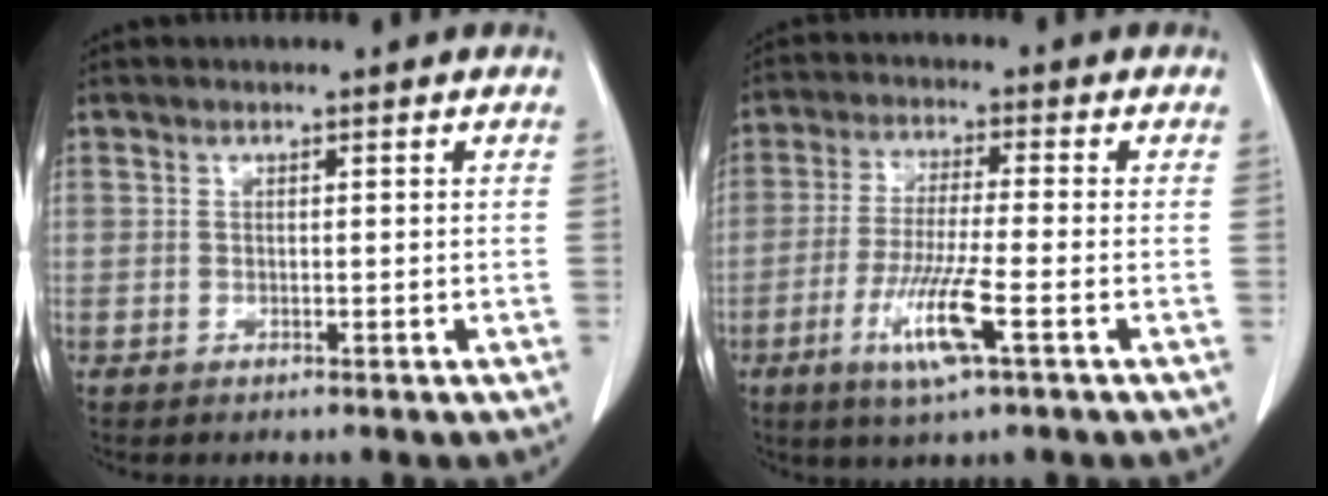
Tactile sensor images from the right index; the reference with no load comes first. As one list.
[{"total": 9.5, "force": [-4.0, 0.4, 8.6], "torque": [-0.173, -0.019, -0.075]}]